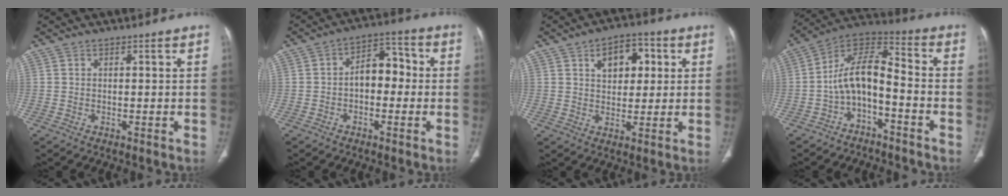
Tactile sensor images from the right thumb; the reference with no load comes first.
{"total": 7.6, "force": [-0.7, 5.0, 5.7], "torque": [-0.055, 0.035, -0.023]}
{"total": 8.5, "force": [3.0, 5.4, 5.8], "torque": [-0.043, 0.003, 0.040]}
{"total": 10.9, "force": [-4.1, 5.5, 8.5], "torque": [-0.148, 0.088, -0.081]}